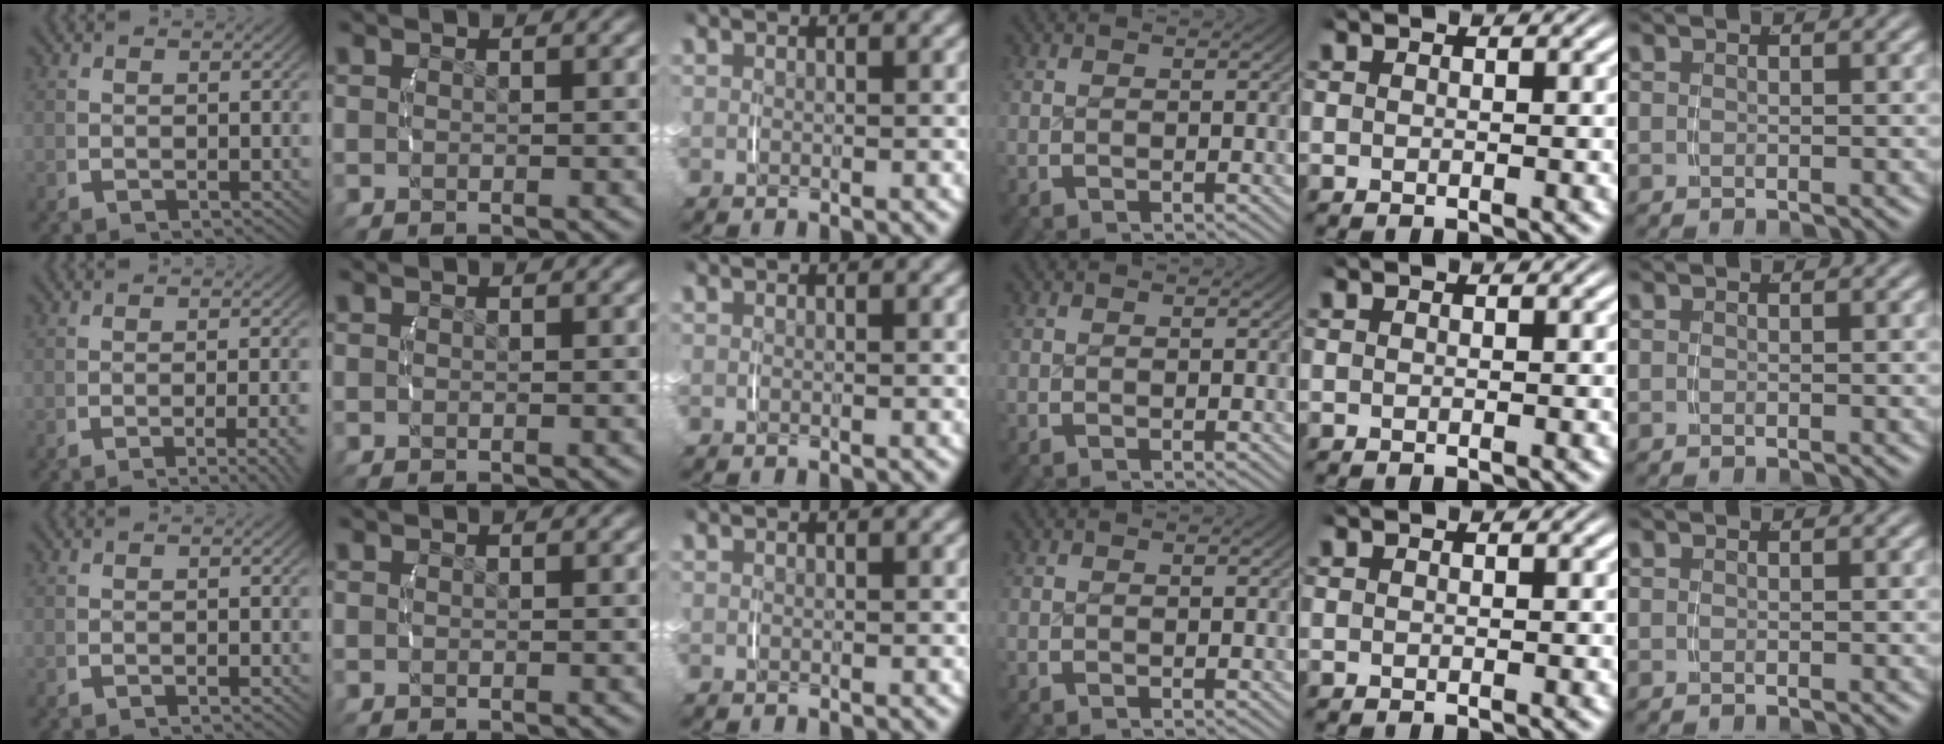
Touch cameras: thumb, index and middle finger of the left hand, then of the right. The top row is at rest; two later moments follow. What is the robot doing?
{"motion": "lift_and_place", "object": "dispenser bottle"}